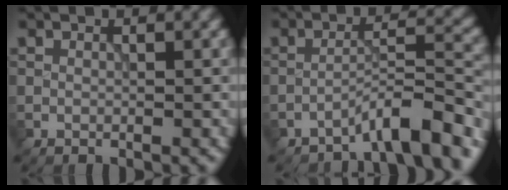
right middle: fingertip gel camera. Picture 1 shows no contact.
{"total": 5.7, "force": [-4.5, 1.0, 3.4], "torque": [-0.046, 0.011, -0.075]}